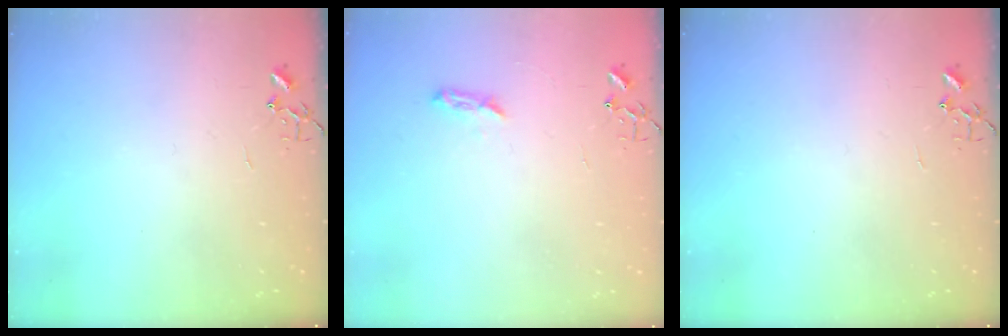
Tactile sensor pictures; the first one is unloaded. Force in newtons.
{"total": 5.5, "press": 5.5, "slide": 0.5}
{"total": 0.0}